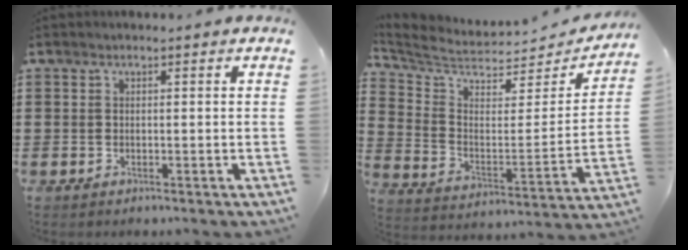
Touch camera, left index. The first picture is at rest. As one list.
[{"total": 5.0, "force": [4.5, 1.6, 1.5], "torque": [-0.059, -0.047, 0.073]}]